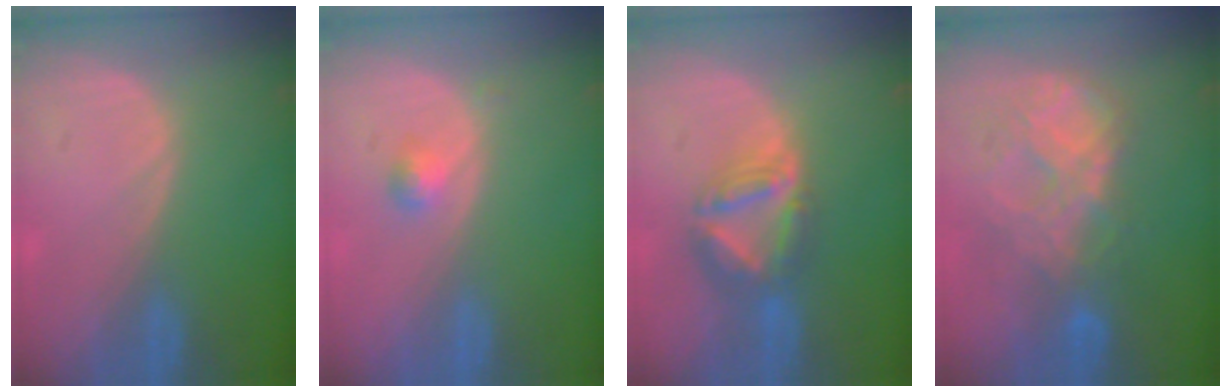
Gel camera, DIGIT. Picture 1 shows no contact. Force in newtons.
{"total": 2.0, "press": 1.8, "slide": 0.8}
{"total": 7.7, "press": 6.7, "slide": 3.9}
{"total": 8.8, "press": 7.6, "slide": 4.5}